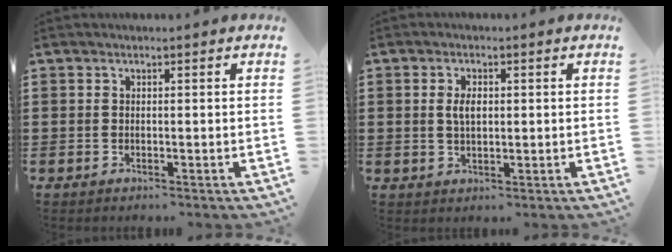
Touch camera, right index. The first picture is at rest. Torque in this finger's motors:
{"motor_torque": [0.19, 0.16, 0.09, 0.05]}